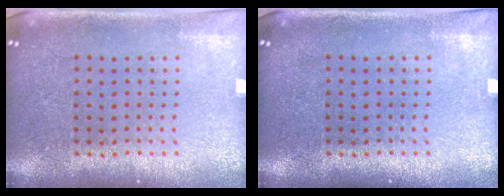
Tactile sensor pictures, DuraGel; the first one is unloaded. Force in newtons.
{"total": 0.0}